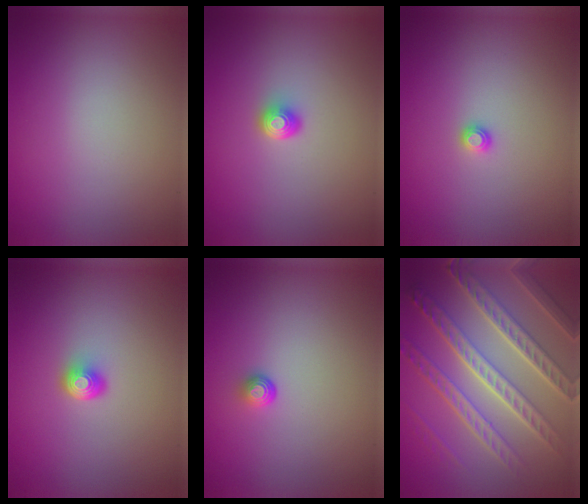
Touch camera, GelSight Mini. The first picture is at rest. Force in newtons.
{"total": 1.6, "press": 1.2, "slide": 1.0}
{"total": 0.8, "press": 0.8, "slide": 0.1}
{"total": 2.1, "press": 1.4, "slide": 1.6}
{"total": 1.3, "press": 1.0, "slide": 0.9}
{"total": 8.9, "press": 6.4, "slide": 6.3}